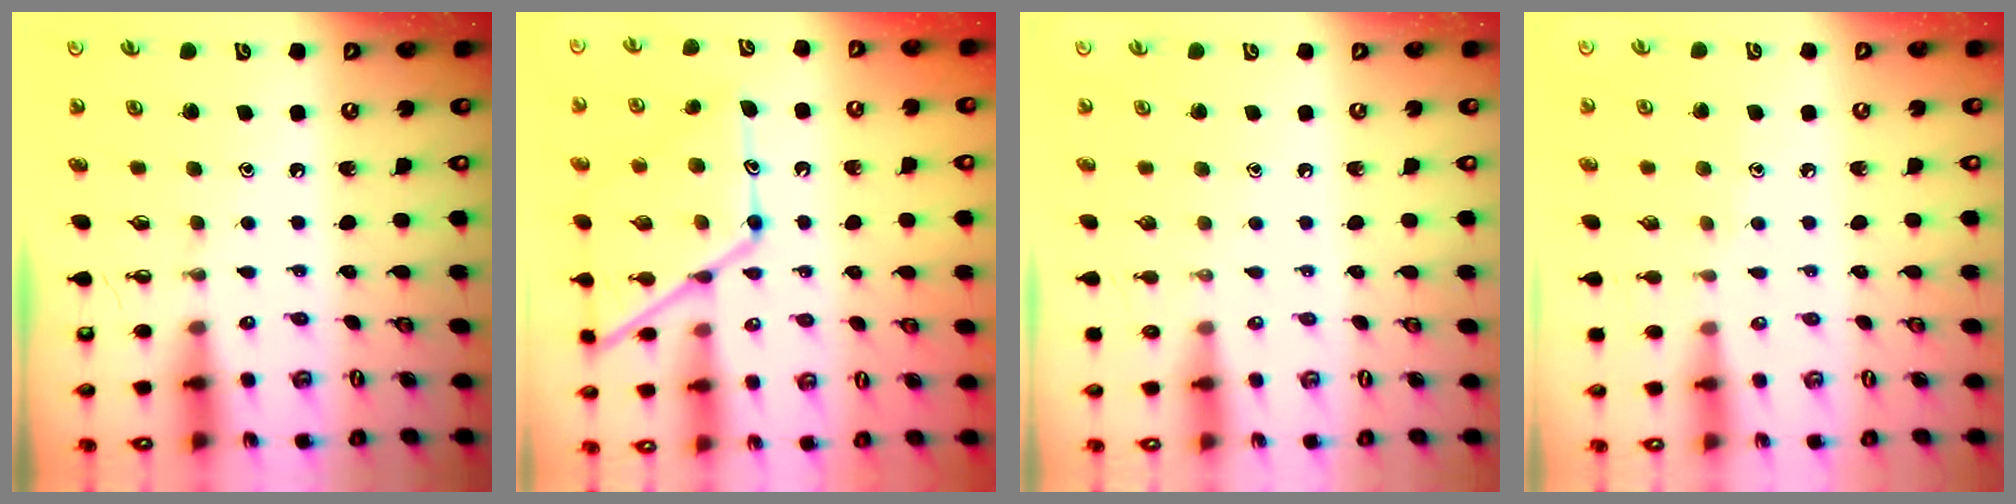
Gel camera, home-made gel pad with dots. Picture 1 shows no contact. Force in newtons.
{"total": 17.0, "press": 16.9, "slide": 1.6}
{"total": 0.0}
{"total": 3.6, "press": 3.6, "slide": 0.3}